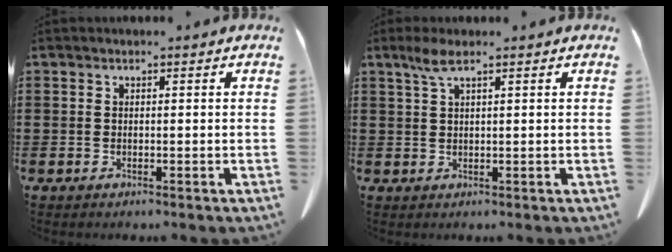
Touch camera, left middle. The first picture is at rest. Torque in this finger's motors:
{"motor_torque": [1.05, -0.08, 0.08, 0.06]}